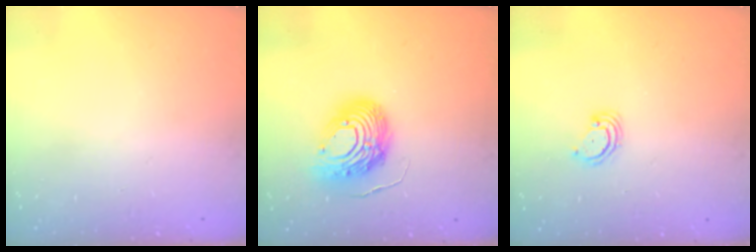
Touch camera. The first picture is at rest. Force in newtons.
{"total": 13.4, "press": 13.4, "slide": 1.3}
{"total": 2.9, "press": 2.9, "slide": 0.3}